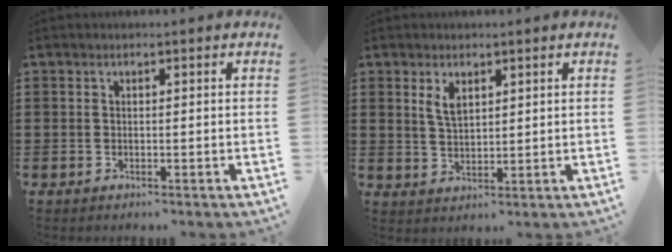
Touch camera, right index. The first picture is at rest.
{"total": 3.0, "force": [1.7, 1.4, 2.1], "torque": [-0.046, 0.004, 0.031]}